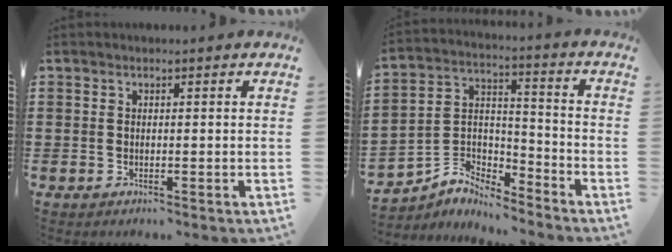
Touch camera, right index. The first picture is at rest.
{"total": 4.5, "force": [-4.3, 1.5, -0.1], "torque": [-0.015, -0.003, -0.093]}